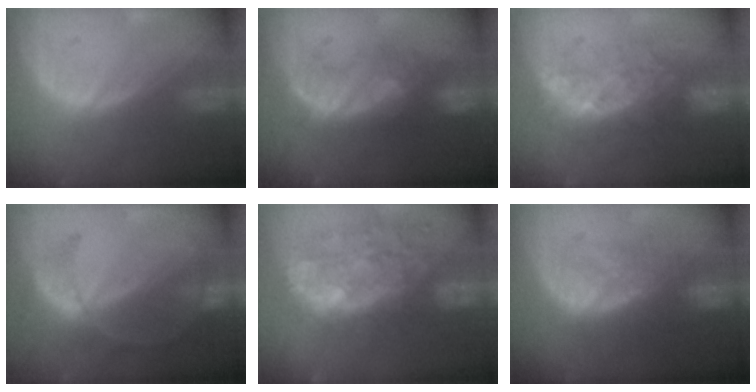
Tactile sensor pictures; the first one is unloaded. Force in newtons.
{"total": 8.2, "press": 7.9, "slide": 2.3}
{"total": 8.0, "press": 7.6, "slide": 2.4}
{"total": 7.8, "press": 6.7, "slide": 3.9}
{"total": 12.2, "press": 11.1, "slide": 5.1}
{"total": 8.1, "press": 7.9, "slide": 1.7}